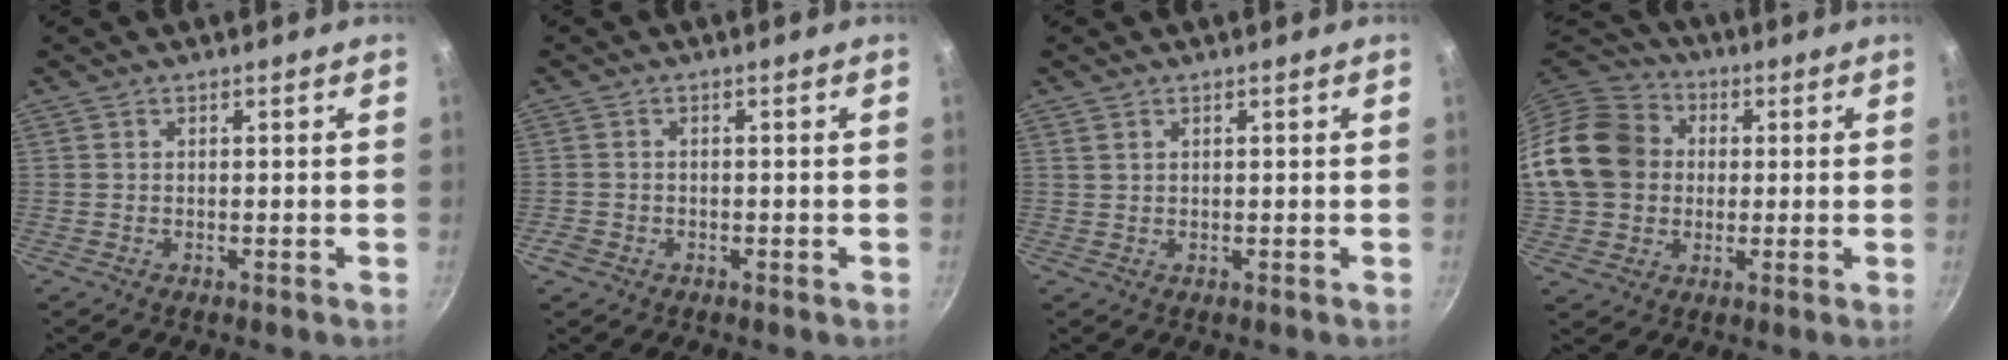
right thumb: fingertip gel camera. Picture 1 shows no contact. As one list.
[{"total": 2.2, "force": [-1.0, 1.7, 0.8], "torque": [-0.015, 0.005, -0.016]}, {"total": 1.1, "force": [0.7, 0.7, 0.5], "torque": [-0.007, 0.000, 0.012]}, {"total": 18.4, "force": [1.8, 15.4, 10.0], "torque": [-0.172, 0.035, 0.030]}]